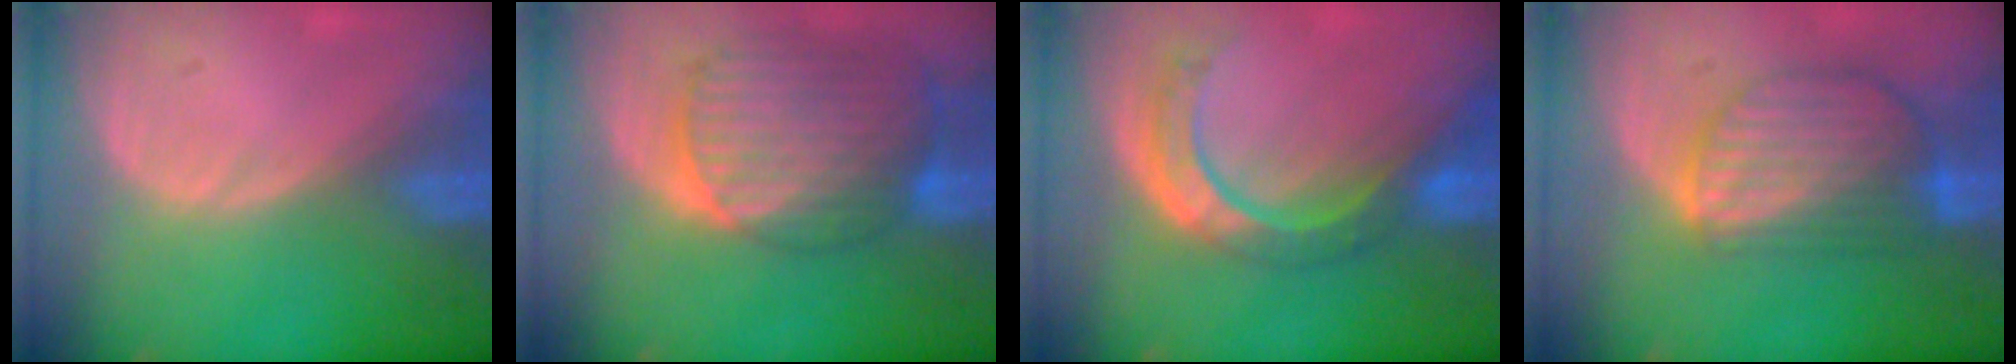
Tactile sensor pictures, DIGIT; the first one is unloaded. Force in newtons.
{"total": 10.7, "press": 9.2, "slide": 5.5}
{"total": 8.6, "press": 7.3, "slide": 4.7}
{"total": 8.8, "press": 7.7, "slide": 4.2}